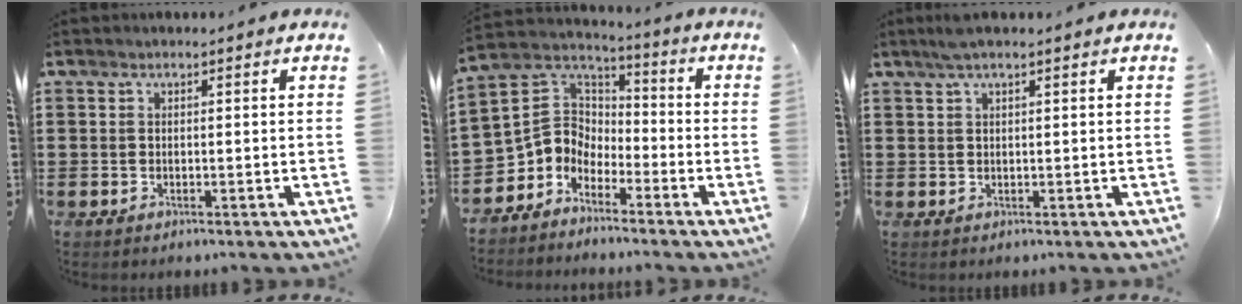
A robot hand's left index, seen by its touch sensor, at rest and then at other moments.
{"total": 6.0, "force": [-2.5, 5.4, 1.0], "torque": [-0.067, -0.010, -0.054]}
{"total": 2.0, "force": [1.3, 0.1, 1.6], "torque": [-0.032, 0.002, 0.023]}